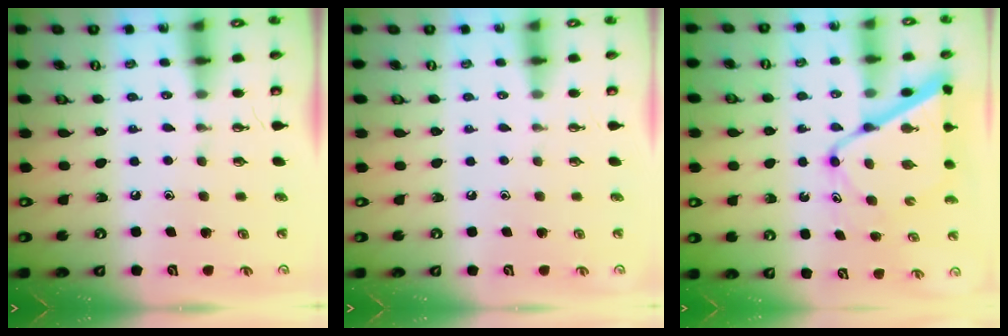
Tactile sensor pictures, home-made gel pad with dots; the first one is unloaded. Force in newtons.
{"total": 0.0}
{"total": 13.1, "press": 13.1, "slide": 1.3}